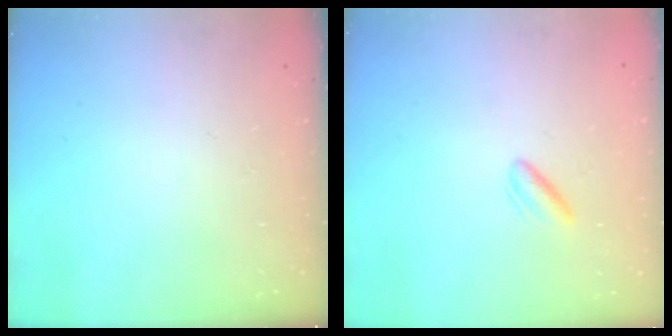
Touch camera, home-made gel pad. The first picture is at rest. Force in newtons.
{"total": 2.9, "press": 2.6, "slide": 1.3}